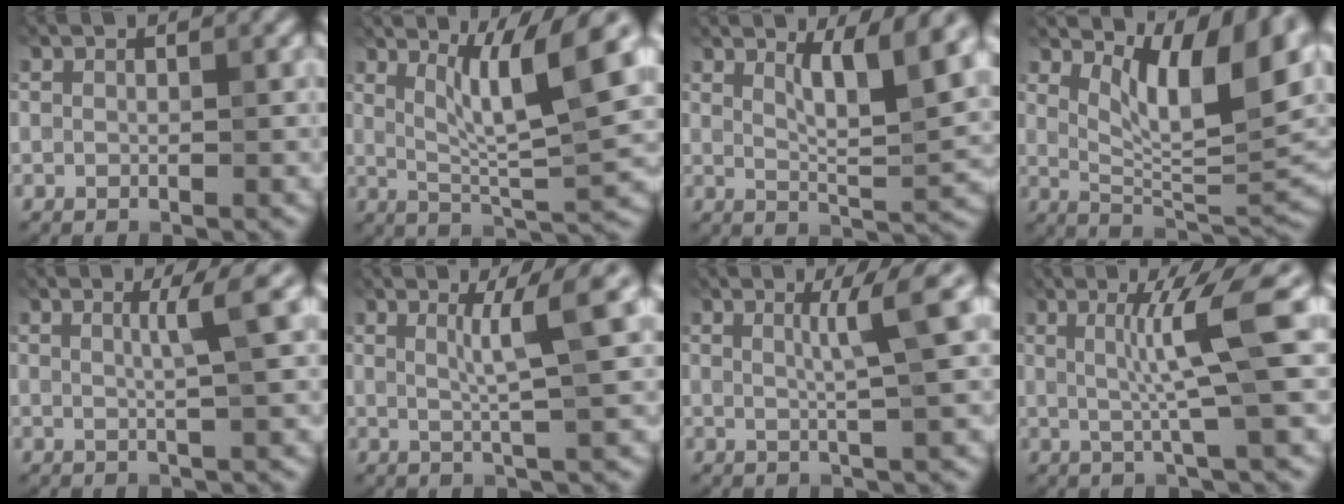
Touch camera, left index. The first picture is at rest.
{"total": 8.1, "force": [2.9, 1.1, 7.4], "torque": [-0.127, 0.000, 0.054]}
{"total": 5.5, "force": [2.7, 0.9, 4.7], "torque": [-0.083, -0.003, 0.048]}
{"total": 9.1, "force": [4.2, 3.3, 7.3], "torque": [-0.115, -0.009, 0.072]}
{"total": 2.9, "force": [0.9, 0.0, 2.7], "torque": [-0.041, 0.011, 0.013]}
{"total": 4.4, "force": [1.5, 0.1, 4.1], "torque": [-0.065, 0.004, 0.027]}
{"total": 3.7, "force": [1.3, 0.0, 3.5], "torque": [-0.052, 0.010, 0.021]}
{"total": 5.7, "force": [0.9, 0.0, 5.6], "torque": [-0.095, 0.011, 0.018]}